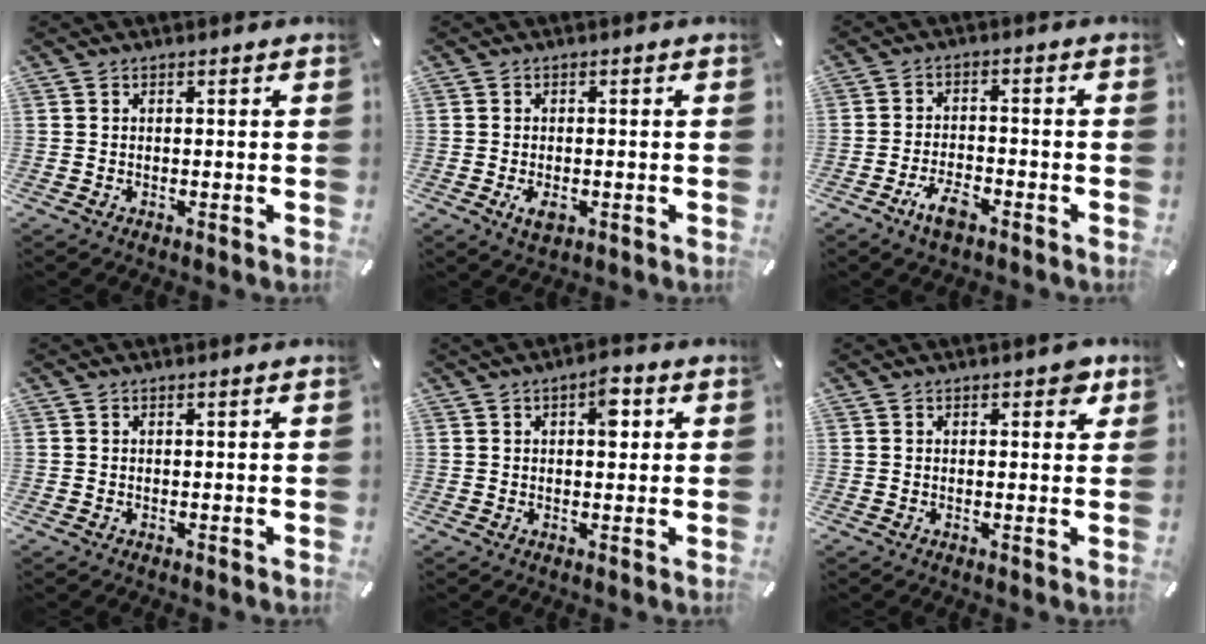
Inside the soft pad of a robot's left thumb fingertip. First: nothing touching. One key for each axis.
{"total": 3.2, "fx": -1.0, "fy": 1.9, "fz": 2.3, "tx": -0.046, "ty": -0.004, "tz": -0.021}
{"total": 5.8, "fx": -3.9, "fy": 2.5, "fz": 3.6, "tx": -0.072, "ty": 0.018, "tz": -0.072}
{"total": 0.0}
{"total": 5.3, "fx": 1.6, "fy": 2.9, "fz": 4.1, "tx": -0.038, "ty": -0.009, "tz": 0.016}
{"total": 3.0, "fx": 1.5, "fy": 1.8, "fz": 1.9, "tx": -0.012, "ty": -0.004, "tz": 0.018}